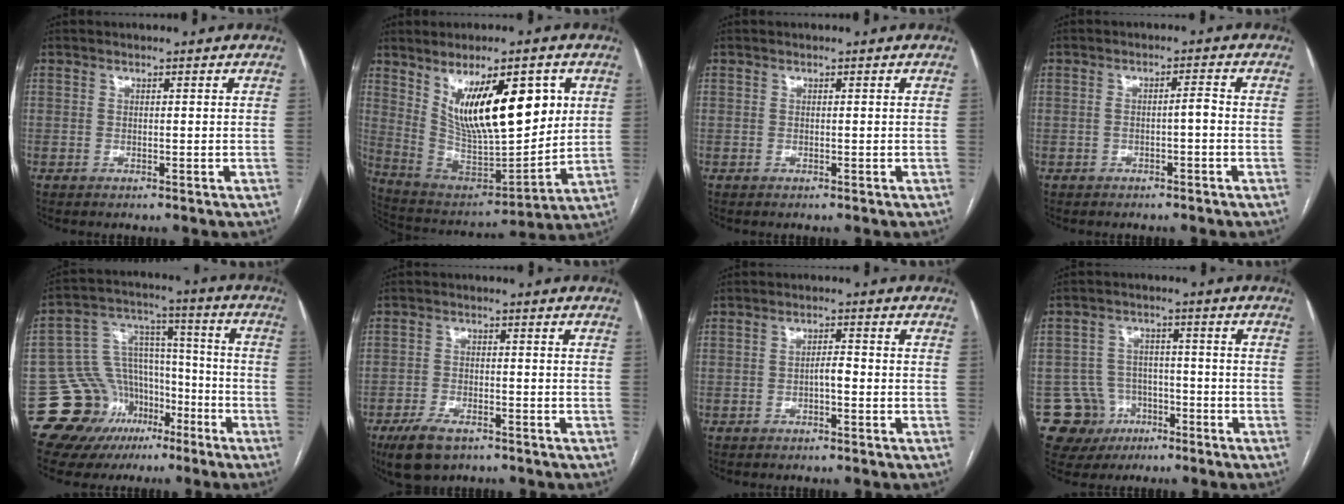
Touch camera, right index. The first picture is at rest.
{"total": 17.8, "force": [6.4, 5.2, 15.7], "torque": [-0.264, -0.001, 0.124]}
{"total": 0.0}
{"total": 2.2, "force": [-0.7, 0.3, 2.0], "torque": [-0.033, 0.009, -0.011]}
{"total": 14.8, "force": [-7.7, 12.0, 3.8], "torque": [-0.056, 0.095, -0.111]}
{"total": 6.1, "force": [-4.3, 2.7, 3.5], "torque": [-0.071, -0.006, -0.073]}
{"total": 1.9, "force": [-0.7, 0.5, 1.7], "torque": [-0.025, 0.004, -0.013]}
{"total": 8.0, "force": [-3.6, 7.1, 0.7], "torque": [-0.011, 0.011, -0.048]}